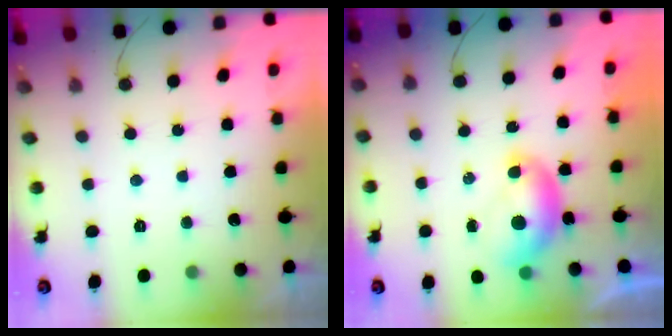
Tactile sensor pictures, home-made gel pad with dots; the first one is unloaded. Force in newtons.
{"total": 7.2, "press": 7.1, "slide": 0.6}